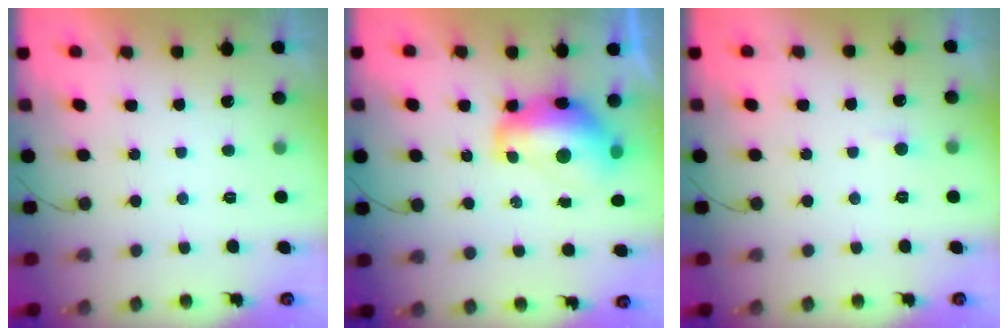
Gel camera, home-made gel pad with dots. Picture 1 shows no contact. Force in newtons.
{"total": 13.6, "press": 13.5, "slide": 1.3}
{"total": 2.0, "press": 2.0, "slide": 0.2}